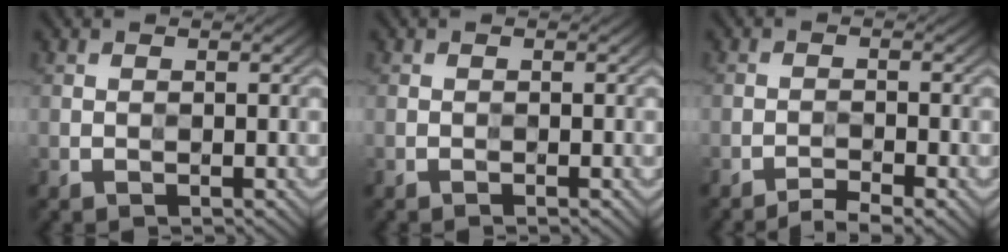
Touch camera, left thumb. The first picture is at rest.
{"total": 0.5, "force": [-0.4, 0.0, 0.4], "torque": [-0.007, -0.001, -0.009]}
{"total": 3.3, "force": [-2.6, 0.3, 2.0], "torque": [-0.030, 0.005, -0.051]}